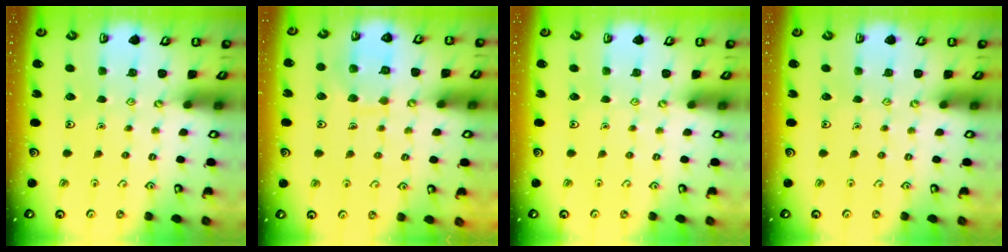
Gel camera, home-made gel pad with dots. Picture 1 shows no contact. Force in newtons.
{"total": 9.3, "press": 9.3, "slide": 0.8}
{"total": 0.0}
{"total": 0.0}